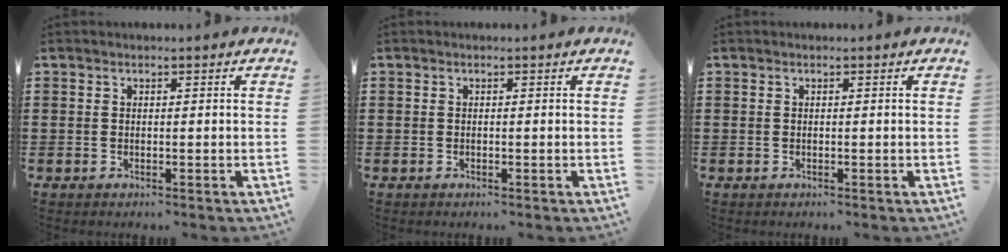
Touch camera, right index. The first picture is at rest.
{"total": 0.0}
{"total": 0.0}